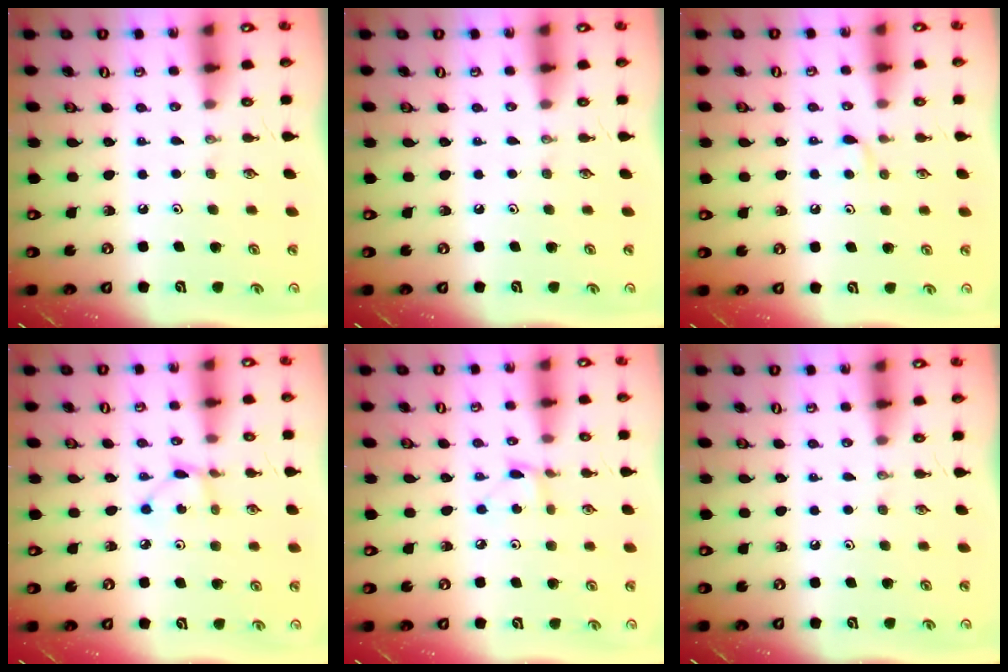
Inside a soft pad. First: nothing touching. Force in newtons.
{"total": 0.0}
{"total": 3.8, "press": 3.8, "slide": 0.6}
{"total": 3.3, "press": 3.3, "slide": 0.4}
{"total": 3.1, "press": 3.0, "slide": 0.4}
{"total": 0.0}